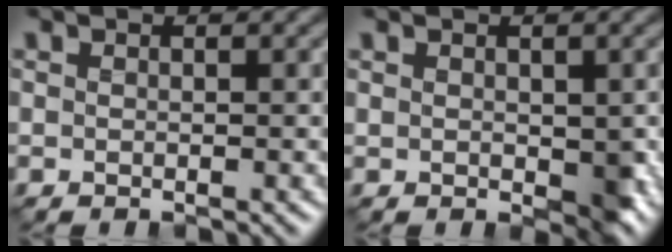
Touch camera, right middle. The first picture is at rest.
{"total": 3.3, "force": [-0.2, 2.0, 2.7], "torque": [-0.047, -0.007, 0.000]}